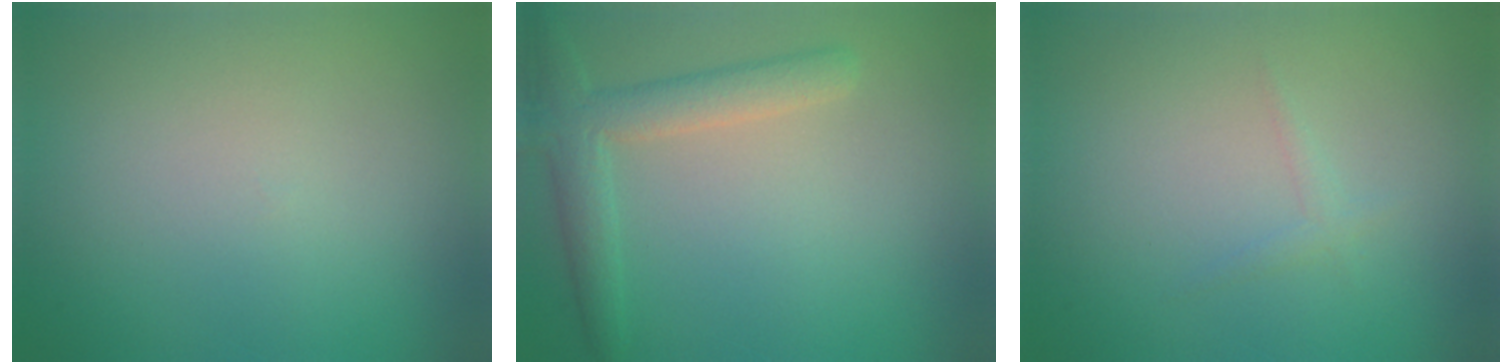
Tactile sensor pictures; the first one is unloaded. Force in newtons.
{"total": 3.7, "press": 3.6, "slide": 0.4}
{"total": 0.8, "press": 0.8, "slide": 0.1}